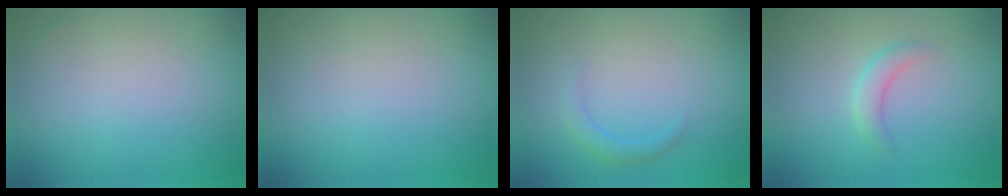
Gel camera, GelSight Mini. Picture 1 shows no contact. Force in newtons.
{"total": 0.0}
{"total": 1.3, "press": 1.3, "slide": 0.1}
{"total": 1.7, "press": 1.7, "slide": 0.1}